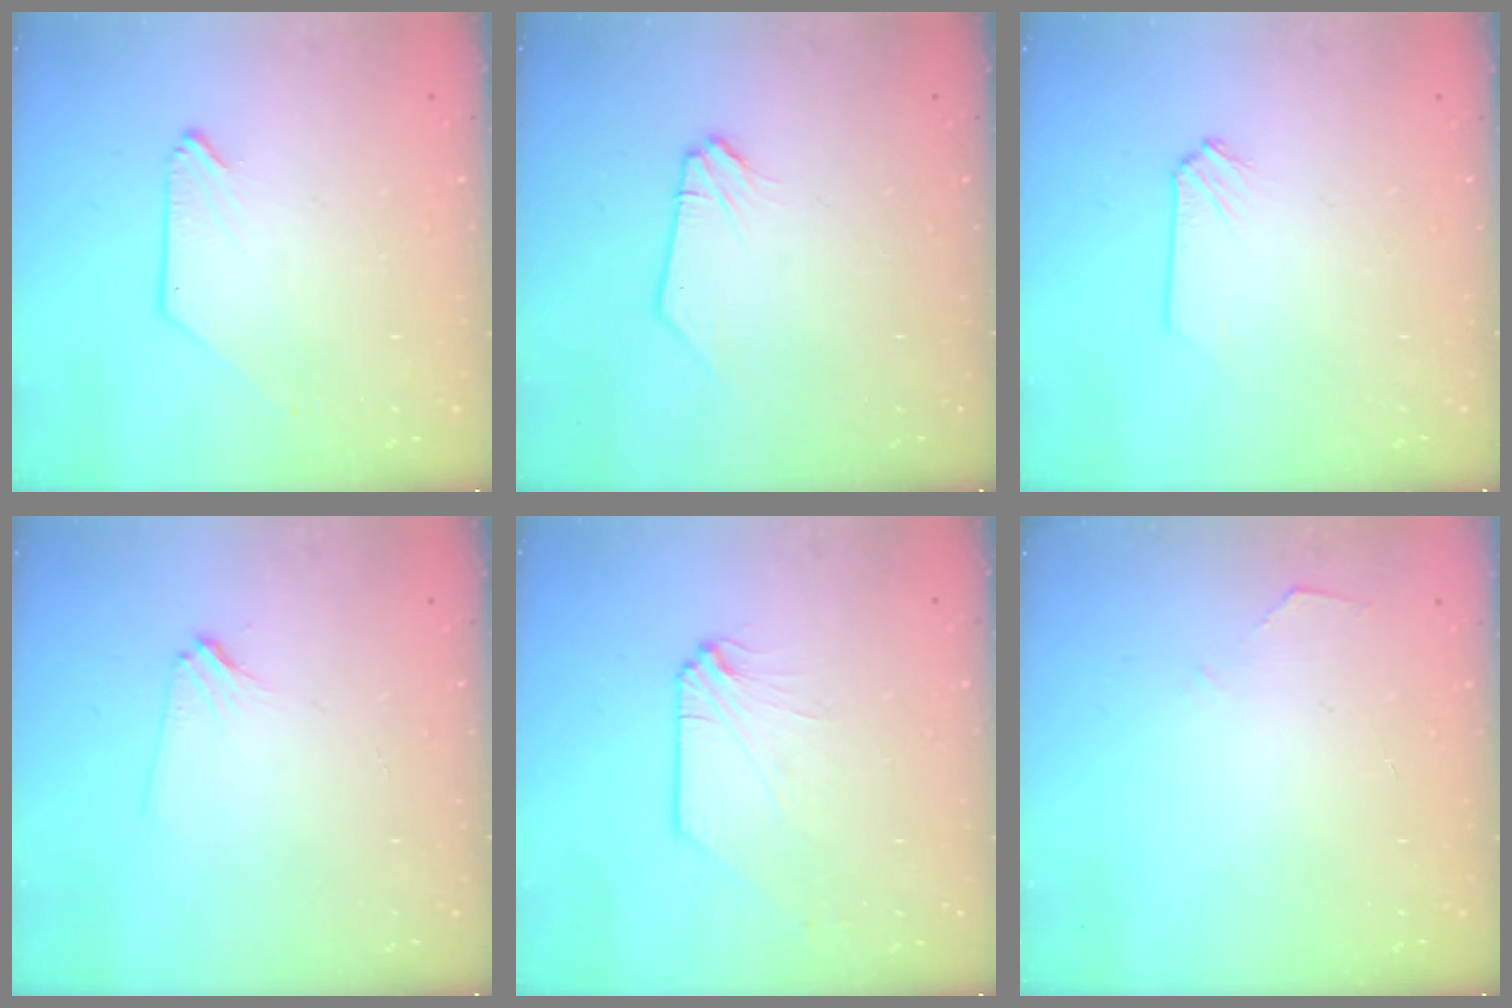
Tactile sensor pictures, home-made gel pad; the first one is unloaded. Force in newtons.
{"total": 0.0}
{"total": 0.0}
{"total": 3.1, "press": 3.1, "slide": 0.6}
{"total": 0.0}
{"total": 2.2, "press": 2.2, "slide": 0.3}